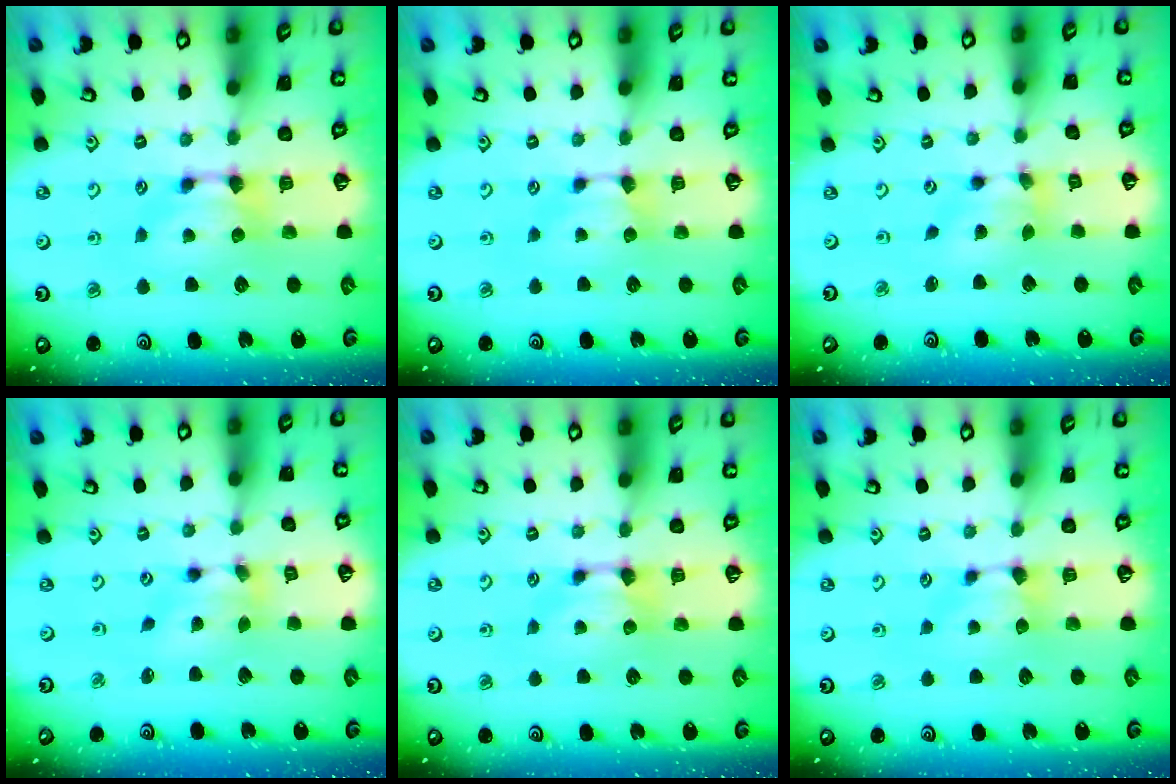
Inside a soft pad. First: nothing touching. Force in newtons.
{"total": 0.9, "press": 0.8, "slide": 0.3}
{"total": 4.1, "press": 3.7, "slide": 1.7}
{"total": 4.1, "press": 3.6, "slide": 1.9}
{"total": 0.0}
{"total": 0.8, "press": 0.7, "slide": 0.5}